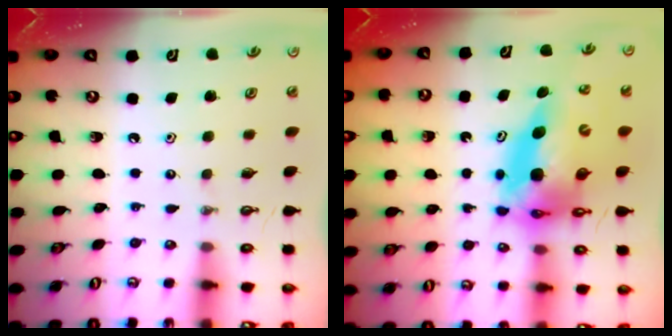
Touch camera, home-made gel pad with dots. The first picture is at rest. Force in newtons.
{"total": 13.9, "press": 13.8, "slide": 1.2}